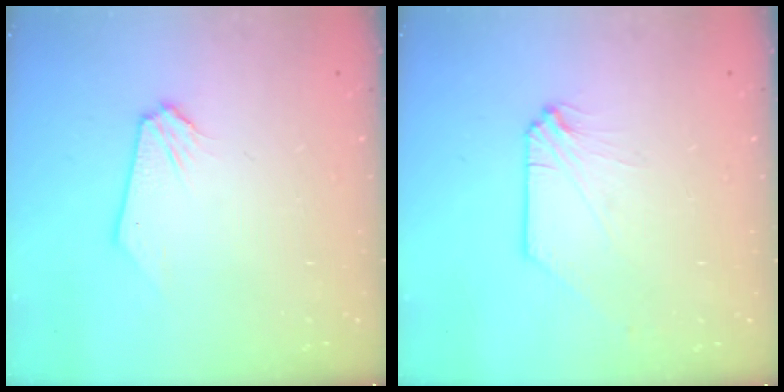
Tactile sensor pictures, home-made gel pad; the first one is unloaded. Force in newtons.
{"total": 0.0}